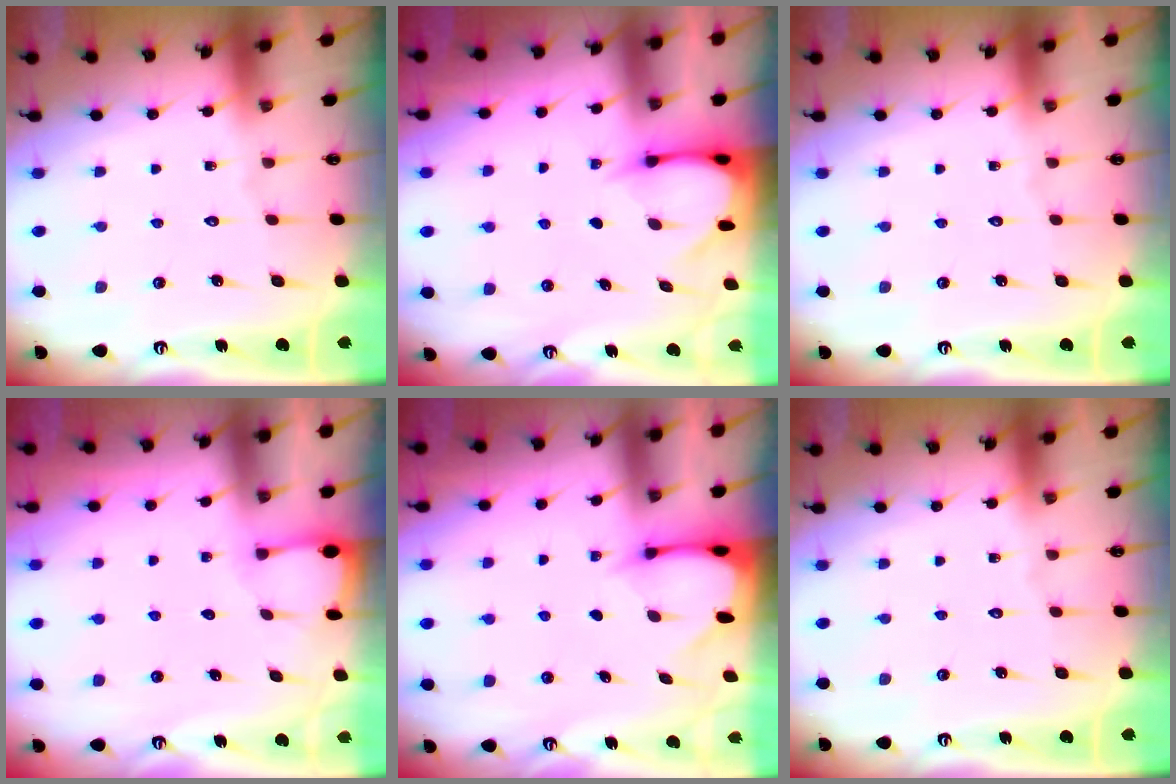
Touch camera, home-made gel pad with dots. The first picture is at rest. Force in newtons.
{"total": 3.6, "press": 3.6, "slide": 0.4}
{"total": 0.0}
{"total": 1.3, "press": 1.3, "slide": 0.2}
{"total": 2.4, "press": 2.3, "slide": 0.3}
{"total": 0.0}